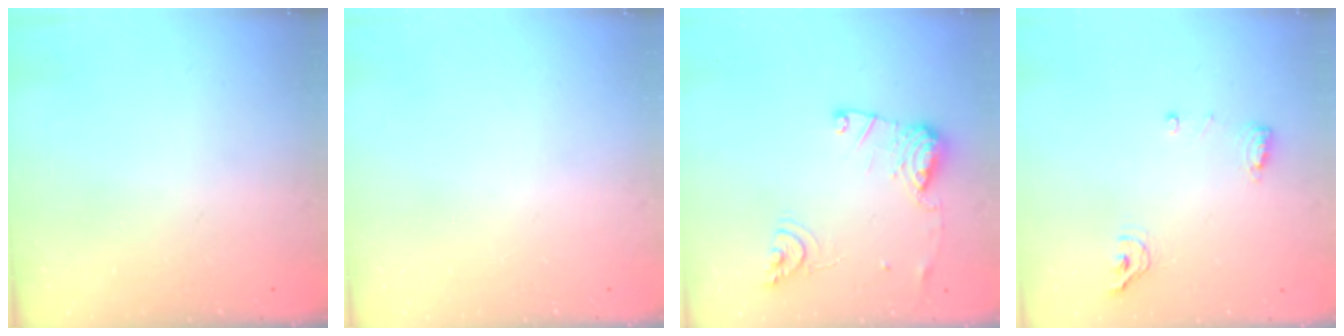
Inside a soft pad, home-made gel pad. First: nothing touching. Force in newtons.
{"total": 0.0}
{"total": 12.9, "press": 12.8, "slide": 1.5}
{"total": 8.1, "press": 7.2, "slide": 3.7}